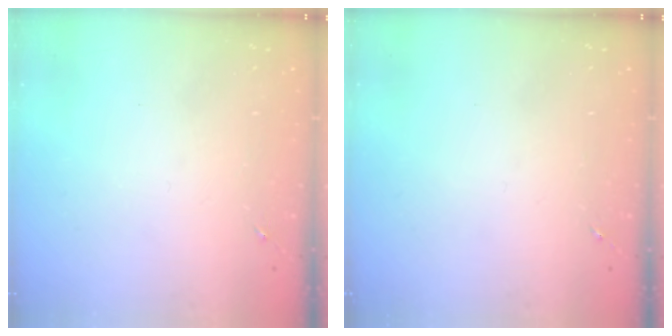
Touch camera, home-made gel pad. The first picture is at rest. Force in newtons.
{"total": 0.0}